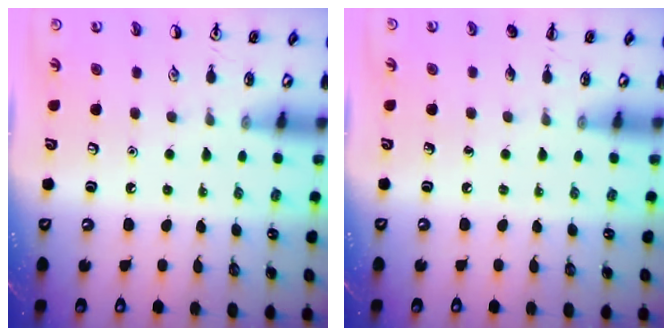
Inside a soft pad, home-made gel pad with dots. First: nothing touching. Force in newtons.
{"total": 0.0}